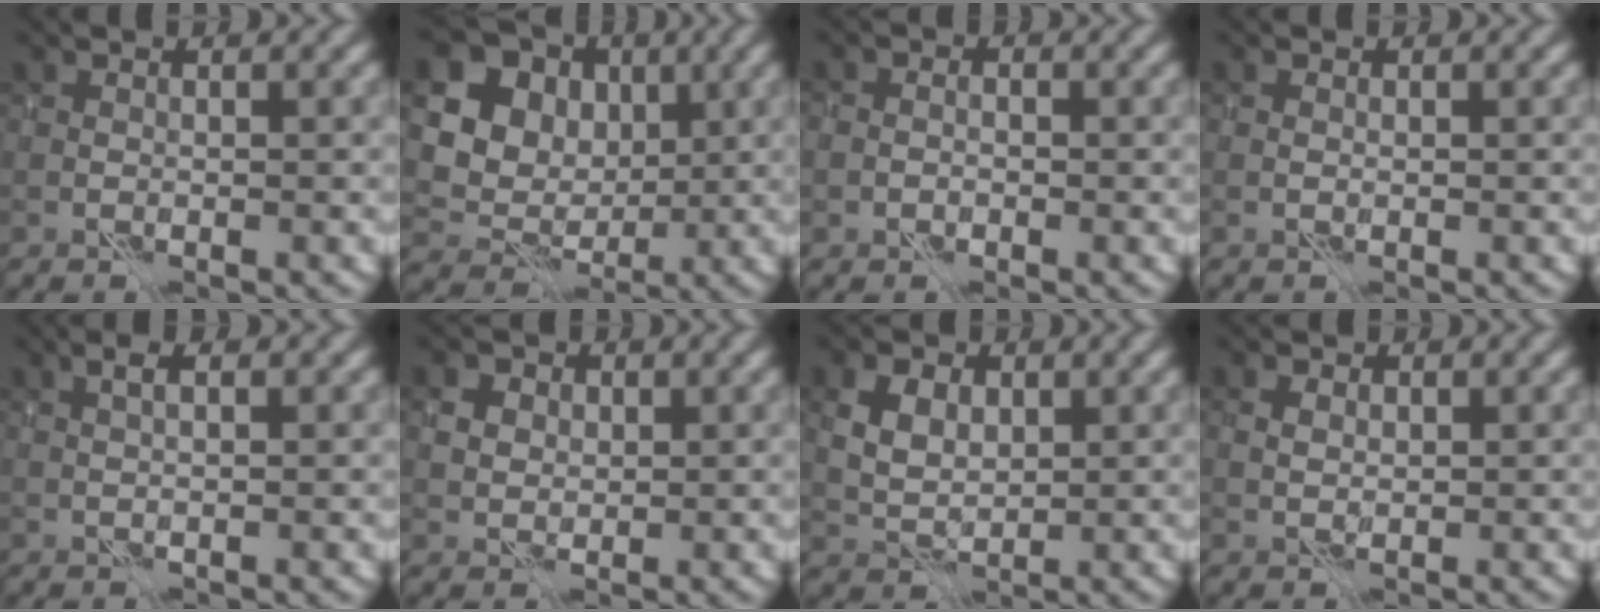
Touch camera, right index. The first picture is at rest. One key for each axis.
{"total": 13.6, "fx": 4.7, "fy": 11.4, "fz": 5.7, "tx": -0.141, "ty": 0.019, "tz": 0.088}
{"total": 1.1, "fx": -0.6, "fy": 0.8, "fz": 0.5, "tx": -0.006, "ty": 0.003, "tz": -0.014}
{"total": 0.0}
{"total": 1.4, "fx": 0.7, "fy": 0.0, "fz": 1.2, "tx": -0.026, "ty": 0.009, "tz": 0.012}
{"total": 3.6, "fx": 1.5, "fy": 2.8, "fz": 1.6, "tx": -0.032, "ty": 0.012, "tz": 0.019}
{"total": 4.1, "fx": 1.7, "fy": 2.7, "fz": 2.6, "tx": -0.055, "ty": 0.006, "tz": 0.026}
{"total": 1.9, "fx": 0.8, "fy": 1.3, "fz": 1.1, "tx": -0.021, "ty": 0.010, "tz": 0.011}